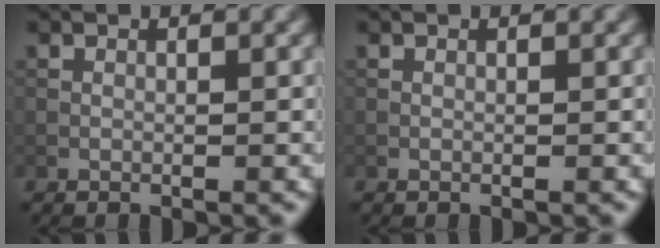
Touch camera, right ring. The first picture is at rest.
{"total": 0.0}